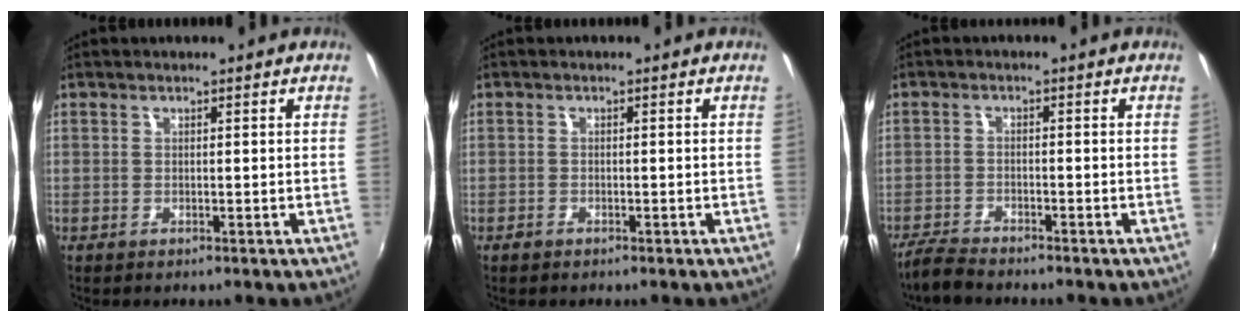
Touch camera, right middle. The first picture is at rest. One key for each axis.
{"total": 1.1, "fx": -0.9, "fy": 0.5, "fz": 0.3, "tx": -0.008, "ty": -0.003, "tz": -0.019}
{"total": 4.3, "fx": -4.1, "fy": 0.7, "fz": 1.2, "tx": -0.044, "ty": -0.014, "tz": -0.082}